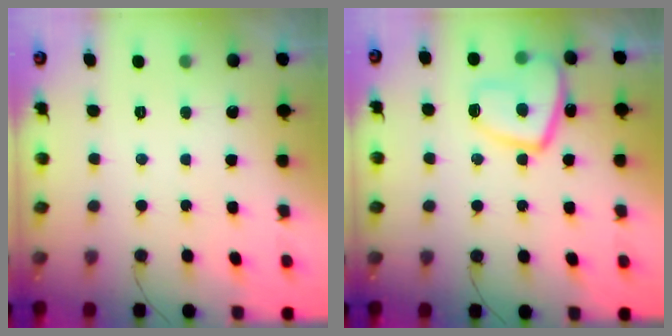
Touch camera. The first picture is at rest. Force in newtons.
{"total": 12.4, "press": 12.4, "slide": 1.5}